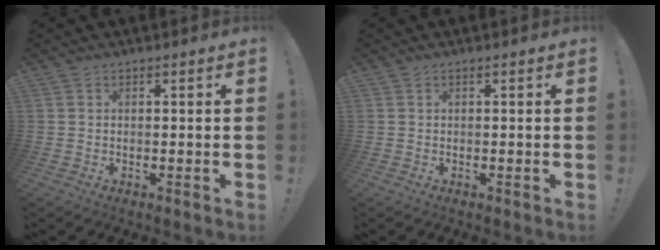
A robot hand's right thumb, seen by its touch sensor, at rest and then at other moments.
{"total": 0.0}